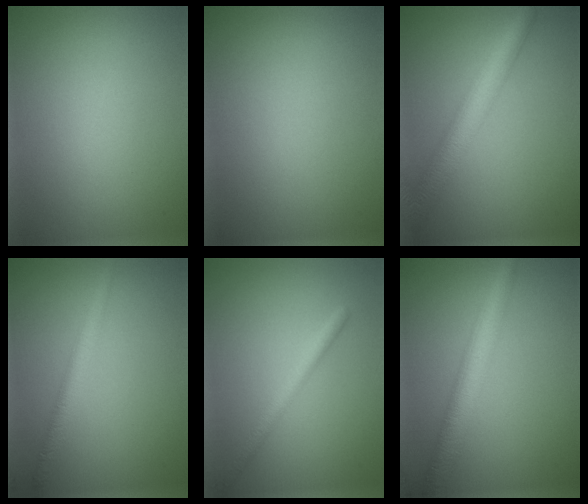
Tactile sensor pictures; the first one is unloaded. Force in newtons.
{"total": 0.0}
{"total": 5.6, "press": 5.6, "slide": 0.1}
{"total": 2.5, "press": 2.5, "slide": 0.1}
{"total": 2.1, "press": 2.1, "slide": 0.0}
{"total": 5.3, "press": 5.3, "slide": 0.2}